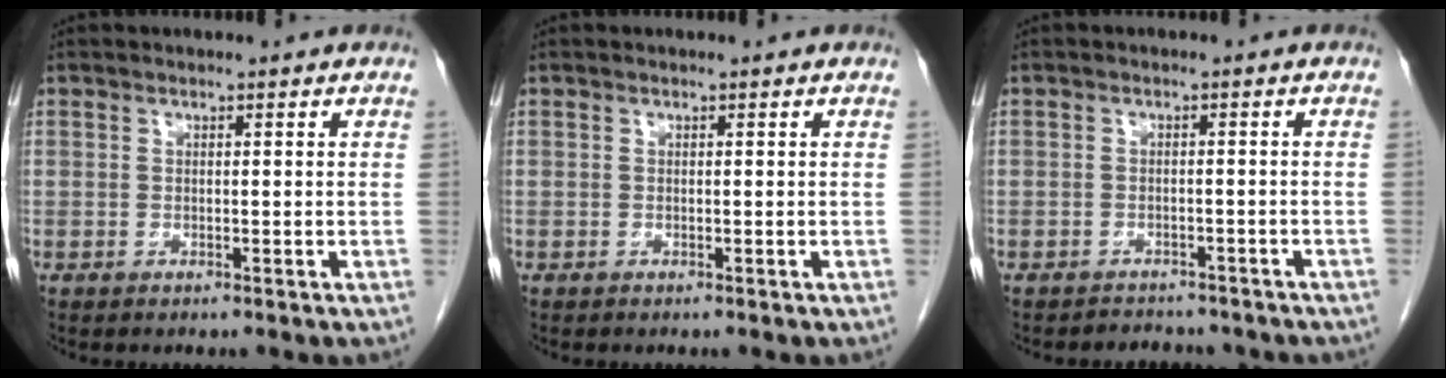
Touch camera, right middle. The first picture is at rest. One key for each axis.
{"total": 0.0}
{"total": 6.3, "fx": -5.6, "fy": 2.6, "fz": 1.2, "tx": -0.014, "ty": 0.004, "tz": -0.059}